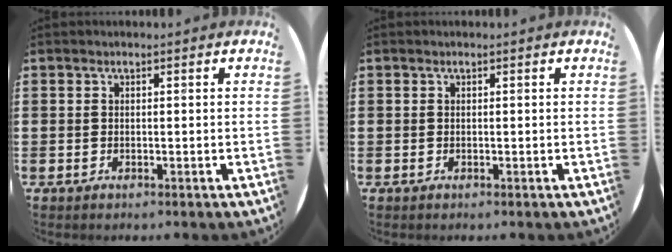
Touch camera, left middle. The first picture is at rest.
{"total": 0.0}